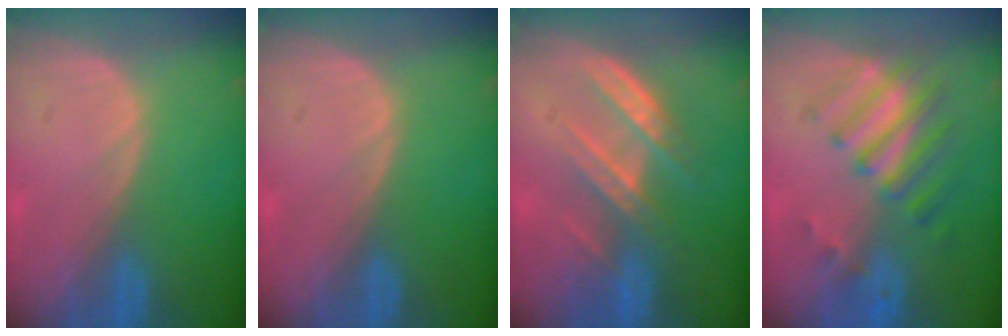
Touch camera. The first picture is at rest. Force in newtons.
{"total": 0.0}
{"total": 7.1, "press": 6.5, "slide": 3.0}
{"total": 7.8, "press": 7.0, "slide": 3.4}